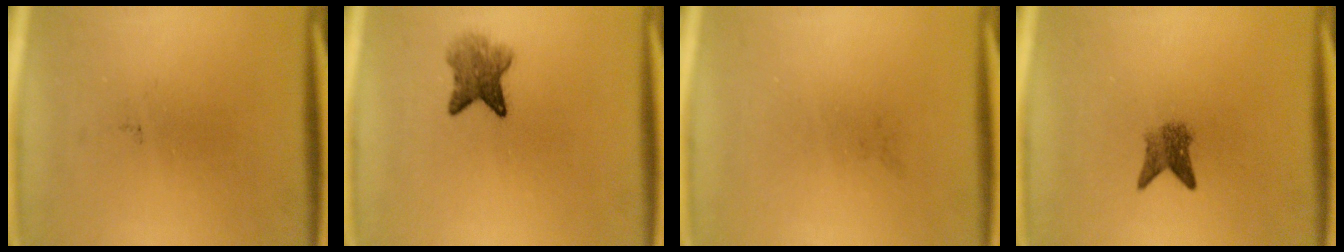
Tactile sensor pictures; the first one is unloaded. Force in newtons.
{"total": 4.3}
{"total": 0.0}
{"total": 2.8}